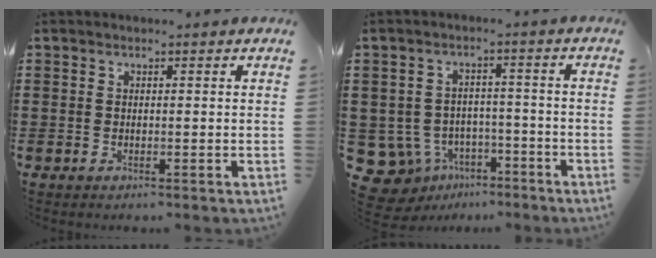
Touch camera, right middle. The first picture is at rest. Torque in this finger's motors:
{"motor_torque": [0.02, 0.01, 0.04, -0.02]}